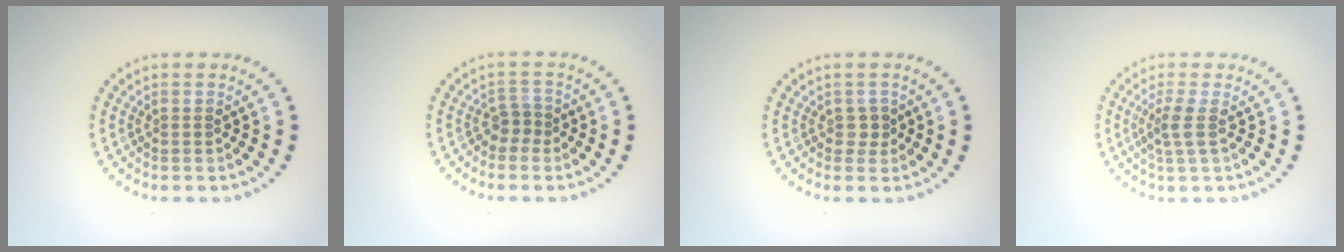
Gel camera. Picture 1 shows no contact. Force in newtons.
{"total": 1.4, "press": 1.1, "slide": 0.9}
{"total": 0.9, "press": 0.8, "slide": 0.4}
{"total": 2.0, "press": 1.5, "slide": 1.3}